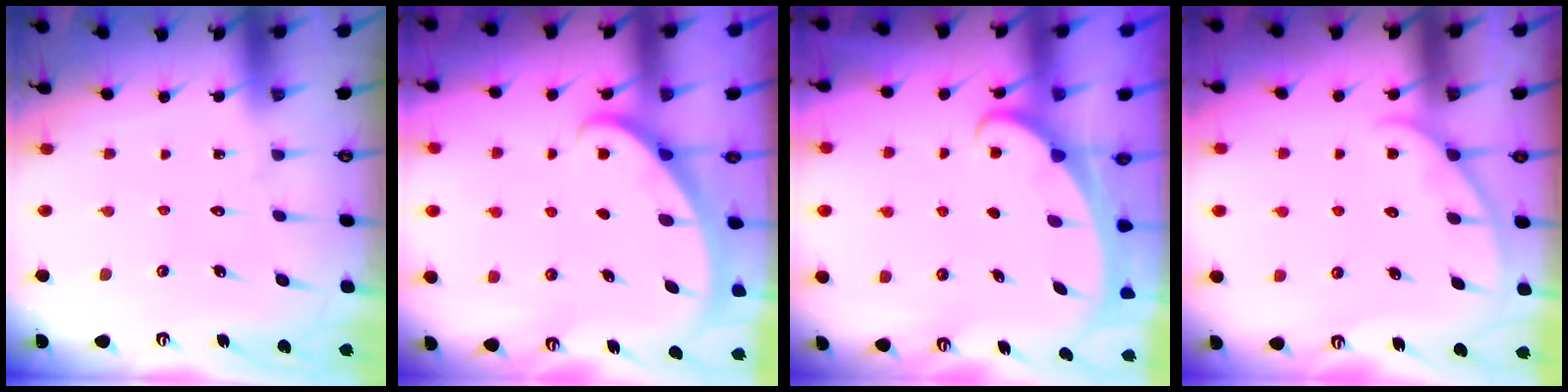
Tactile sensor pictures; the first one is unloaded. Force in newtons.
{"total": 2.6, "press": 2.6, "slide": 0.1}
{"total": 1.9, "press": 1.9, "slide": 0.3}
{"total": 4.1, "press": 4.1, "slide": 0.5}